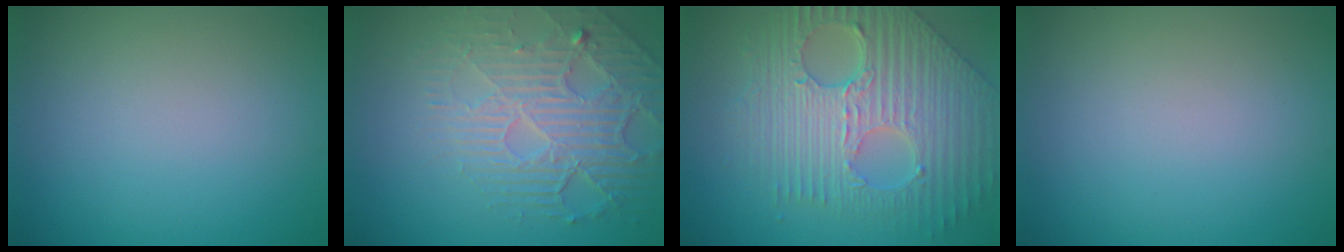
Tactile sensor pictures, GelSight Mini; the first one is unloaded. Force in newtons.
{"total": 4.5, "press": 4.2, "slide": 1.7}
{"total": 10.0, "press": 6.9, "slide": 7.2}
{"total": 0.0}